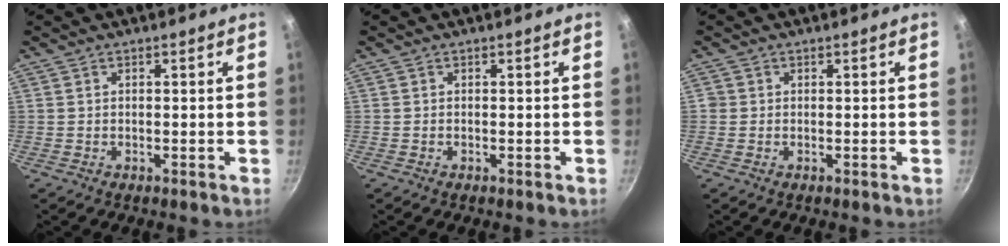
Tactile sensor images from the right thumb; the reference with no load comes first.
{"total": 0.0}
{"total": 1.0, "force": [-0.1, 1.0, 0.2], "torque": [0.004, 0.003, -0.003]}